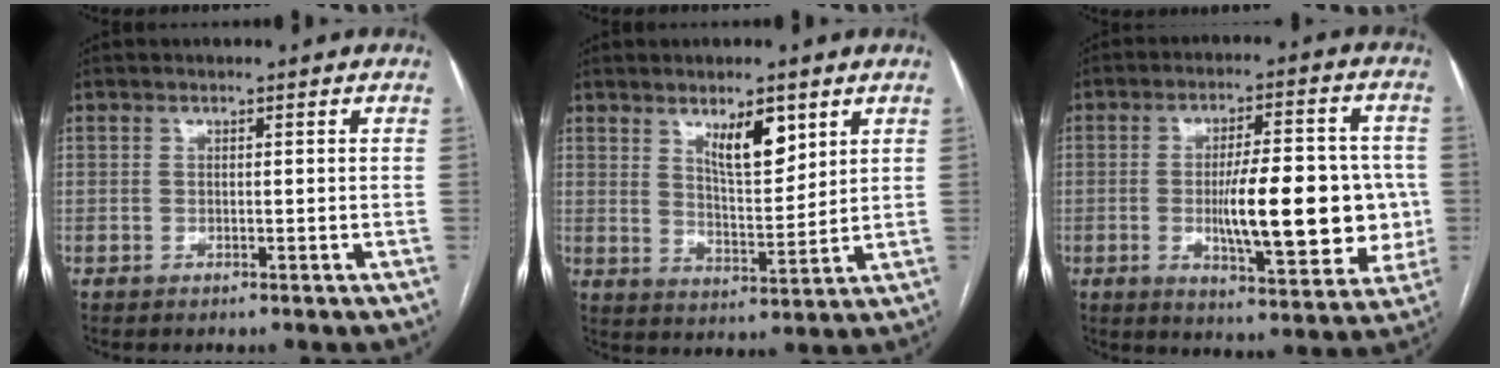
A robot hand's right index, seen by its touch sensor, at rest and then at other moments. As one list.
[{"total": 7.3, "force": [4.2, 2.2, 5.5], "torque": [-0.097, -0.007, 0.076]}, {"total": 16.5, "force": [-1.4, 4.6, 15.8], "torque": [-0.229, 0.008, -0.014]}]